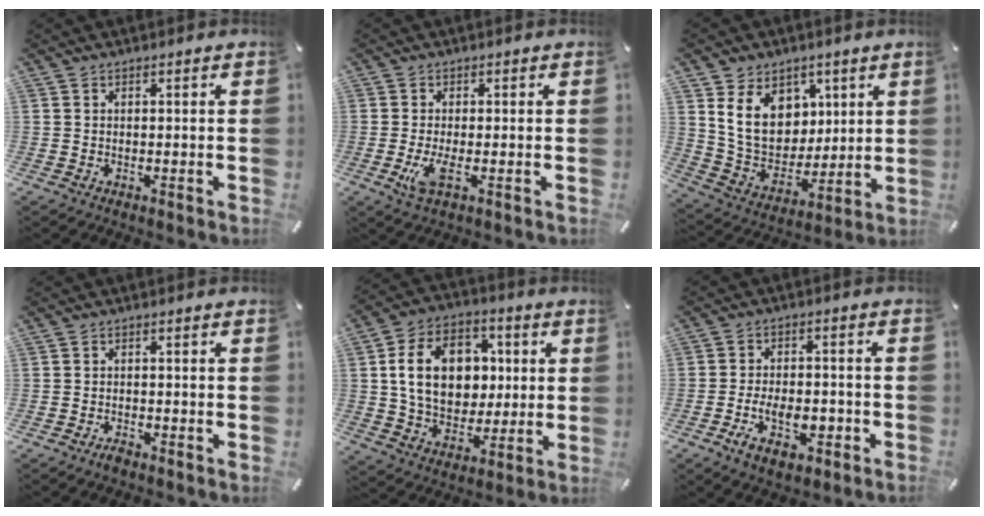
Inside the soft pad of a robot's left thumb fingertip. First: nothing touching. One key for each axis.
{"total": 5.3, "fx": -1.3, "fy": 2.0, "fz": 4.7, "tx": -0.103, "ty": -0.010, "tz": -0.023}
{"total": 14.4, "fx": 4.9, "fy": 11.6, "fz": 6.8, "tx": -0.128, "ty": -0.017, "tz": 0.100}
{"total": 1.9, "fx": -1.6, "fy": 0.6, "fz": 0.8, "tx": -0.024, "ty": 0.005, "tz": -0.035}
{"total": 17.2, "fx": 2.0, "fy": 13.5, "fz": 10.5, "tx": -0.183, "ty": 0.012, "tz": 0.040}
{"total": 9.7, "fx": -4.4, "fy": 5.3, "fz": 6.8, "tx": -0.117, "ty": 0.017, "tz": -0.075}